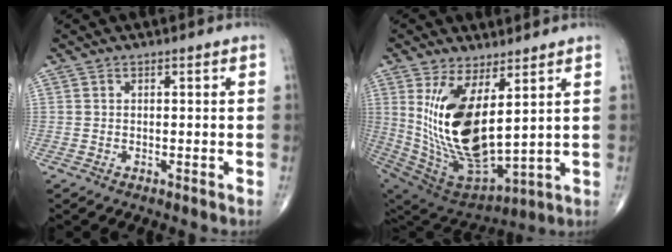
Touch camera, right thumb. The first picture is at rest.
{"total": 19.7, "force": [4.7, 8.7, 17.0], "torque": [-0.328, -0.045, 0.112]}